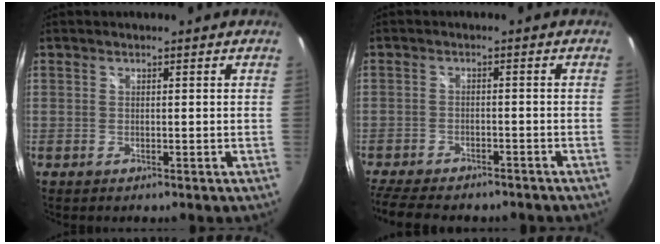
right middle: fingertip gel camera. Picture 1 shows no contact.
{"total": 12.1, "force": [-10.1, 3.9, 5.3], "torque": [-0.127, -0.028, -0.159]}